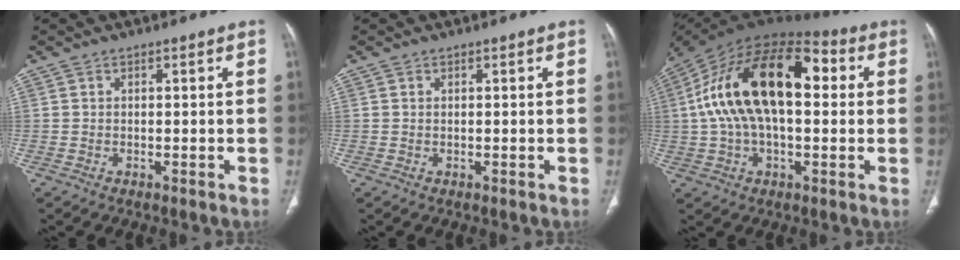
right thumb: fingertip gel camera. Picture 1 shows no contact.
{"total": 0.0}
{"total": 23.4, "force": [3.5, 12.2, 19.7], "torque": [-0.351, 0.041, 0.046]}